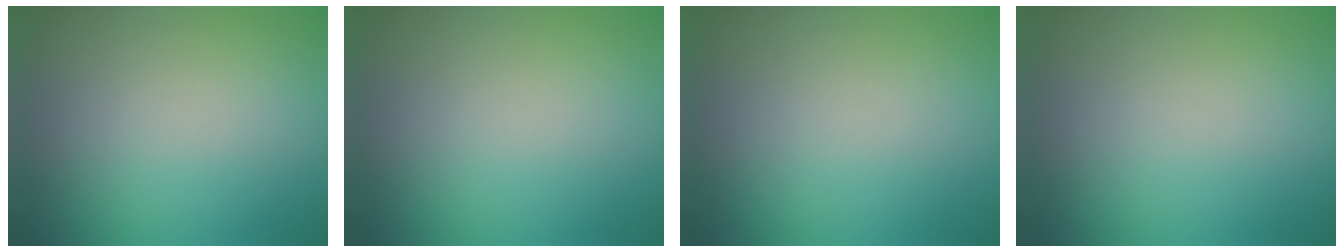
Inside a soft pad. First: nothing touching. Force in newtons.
{"total": 0.0}
{"total": 0.0}
{"total": 0.0}